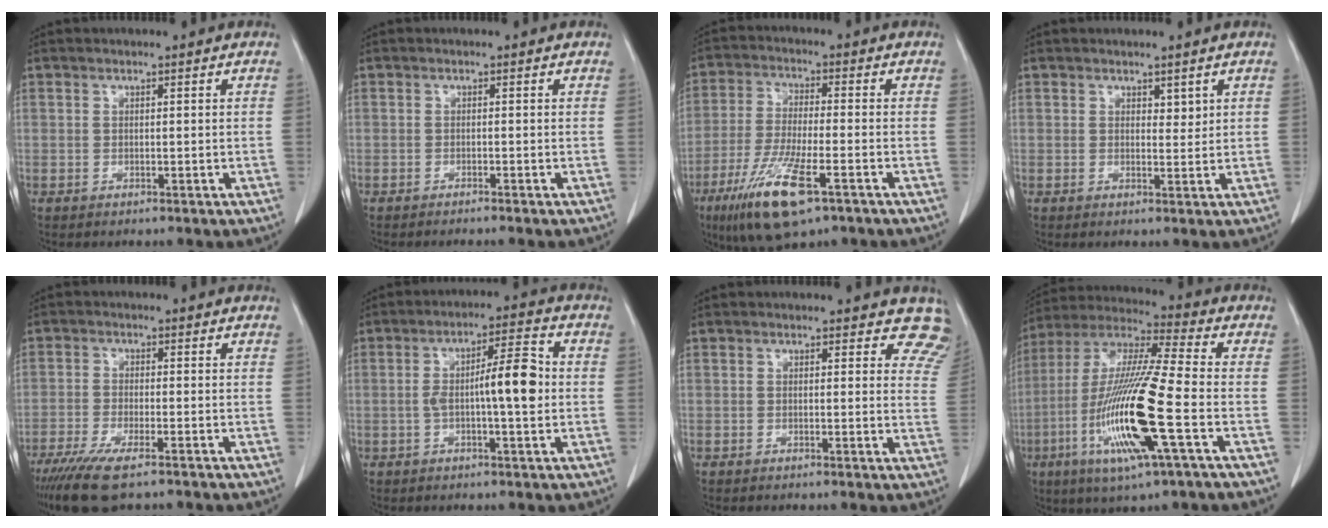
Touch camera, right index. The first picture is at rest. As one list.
[{"total": 2.1, "force": [-1.8, -0.5, 1.0], "torque": [-0.008, 0.004, -0.024]}, {"total": 12.5, "force": [-6.7, 2.1, 10.3], "torque": [-0.210, -0.030, -0.118]}, {"total": 1.5, "force": [1.0, 0.8, 0.8], "torque": [-0.005, -0.007, 0.015]}, {"total": 8.5, "force": [-6.1, 1.2, 5.8], "torque": [-0.103, -0.021, -0.101]}, {"total": 8.7, "force": [-0.3, 1.4, 8.6], "torque": [-0.142, 0.017, -0.010]}, {"total": 6.2, "force": [5.5, 2.9, 0.2], "torque": [0.045, -0.015, 0.019]}, {"total": 19.1, "force": [-5.6, 0.9, 18.2], "torque": [-0.382, -0.022, -0.110]}]